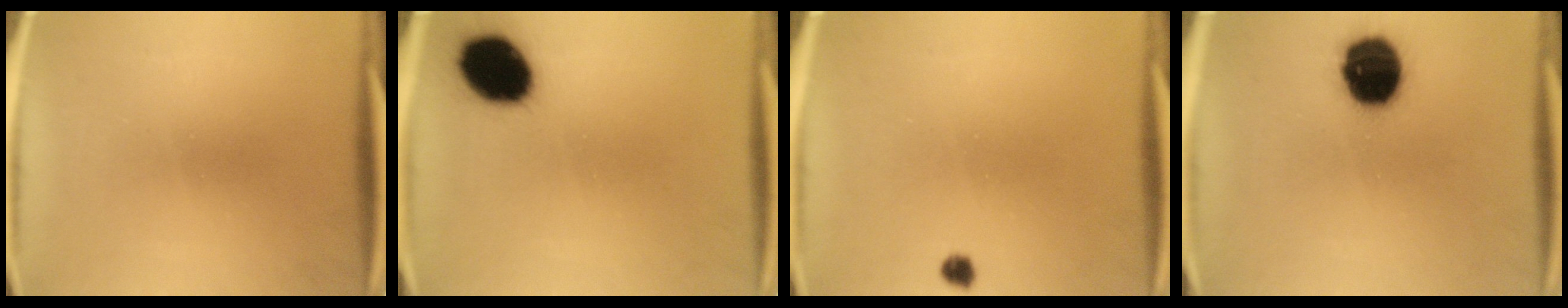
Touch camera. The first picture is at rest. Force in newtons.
{"total": 14.3}
{"total": 1.4}
{"total": 15.1}